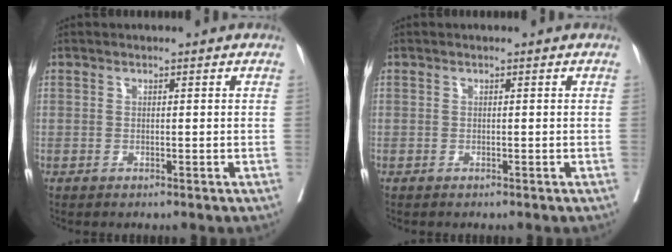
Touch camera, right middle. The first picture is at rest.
{"total": 0.0}